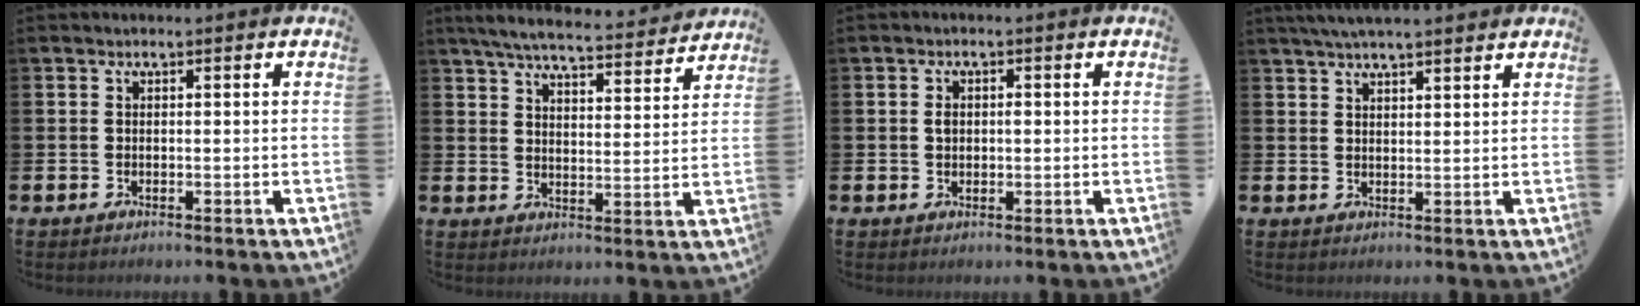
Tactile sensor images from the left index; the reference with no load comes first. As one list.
[{"total": 6.4, "force": [6.1, 0.7, 2.0], "torque": [-0.047, -0.042, 0.103]}, {"total": 1.8, "force": [0.2, 1.2, 1.3], "torque": [-0.006, 0.000, -0.003]}, {"total": 4.1, "force": [3.8, 0.3, 1.5], "torque": [-0.037, -0.007, 0.070]}]